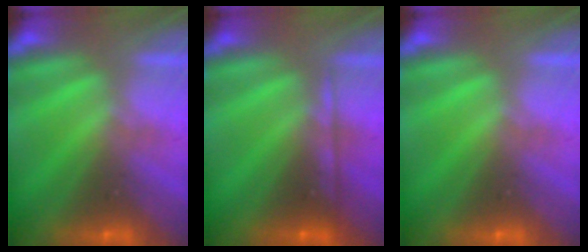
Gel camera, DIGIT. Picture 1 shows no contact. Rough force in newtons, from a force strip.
{"total": 2.1}
{"total": 0.0}